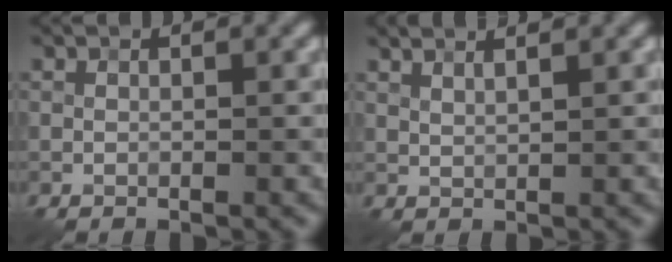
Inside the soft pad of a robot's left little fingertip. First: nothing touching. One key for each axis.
{"total": 3.0, "fx": 2.3, "fy": 1.0, "fz": 1.7, "tx": -0.022, "ty": 0.023, "tz": 0.012}